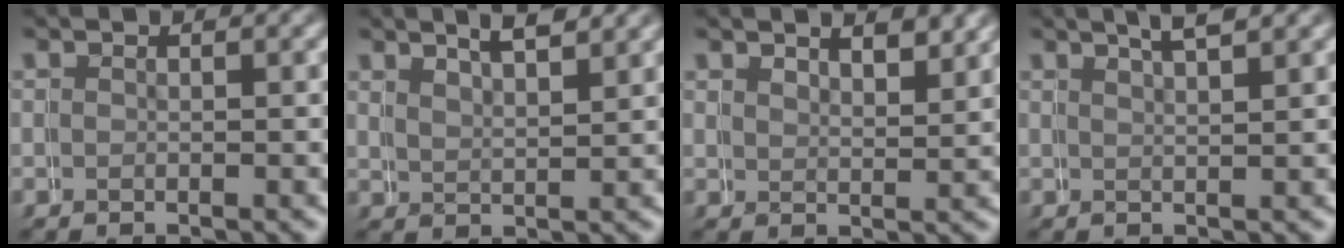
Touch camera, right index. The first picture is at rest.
{"total": 3.3, "force": [3.2, -0.8, 0.2], "torque": [-0.003, 0.008, 0.057]}
{"total": 3.0, "force": [2.8, -0.8, -0.3], "torque": [0.009, 0.002, 0.049]}
{"total": 2.7, "force": [2.2, -0.9, 1.2], "torque": [-0.005, 0.012, 0.038]}